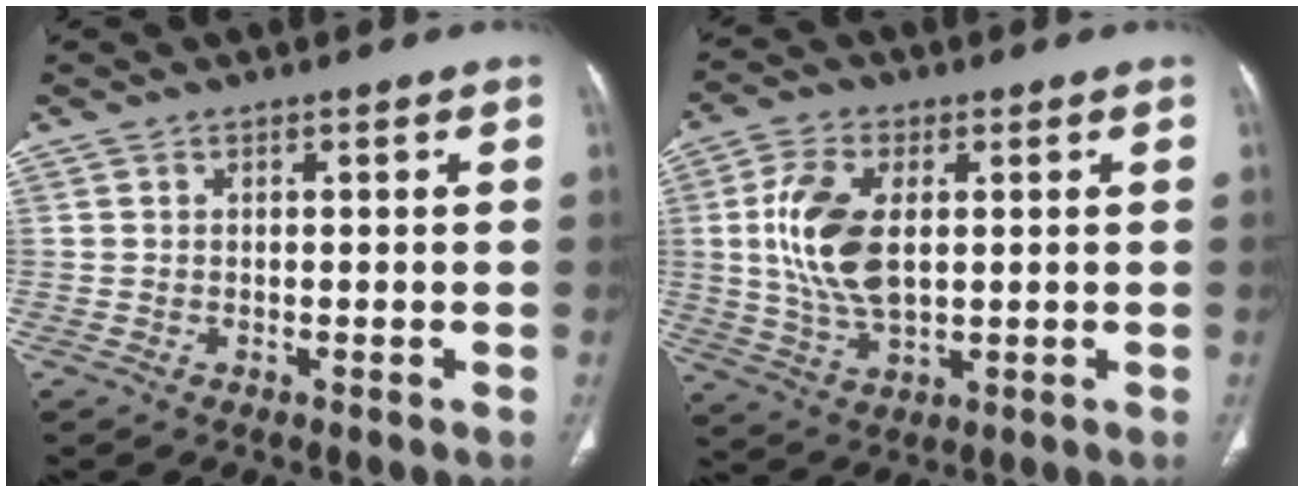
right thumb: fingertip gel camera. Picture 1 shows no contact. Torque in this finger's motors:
{"motor_torque": [-0.58, 1.24, 1.25, 0.39, 0.16]}